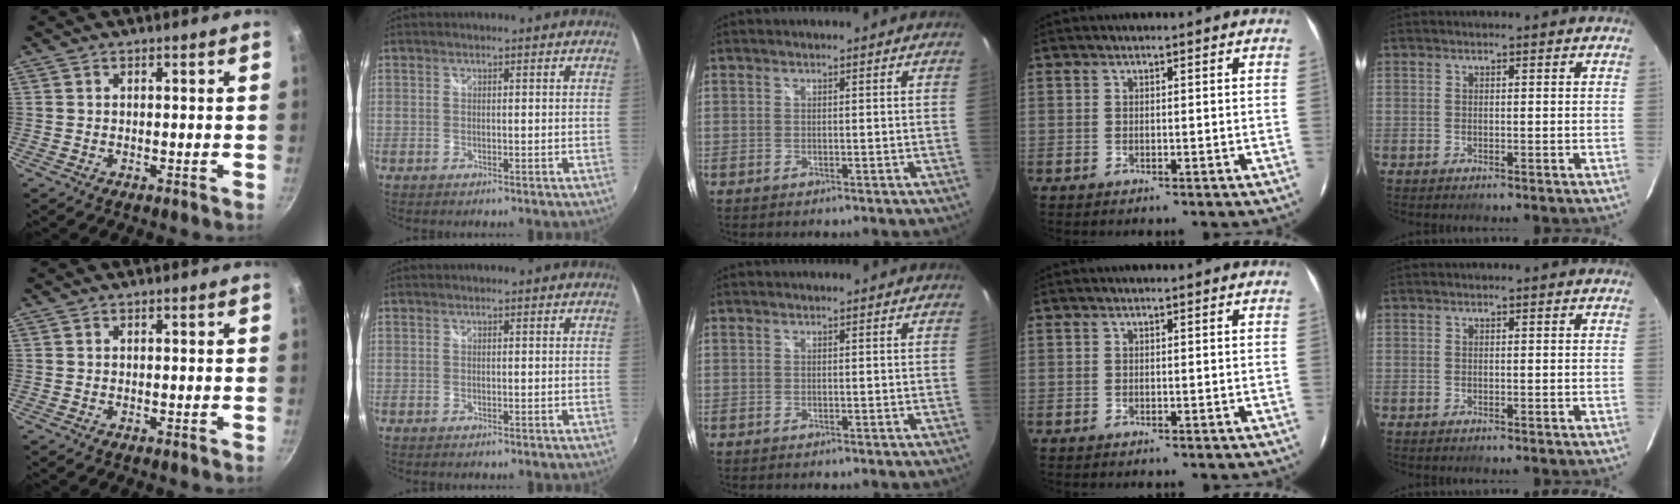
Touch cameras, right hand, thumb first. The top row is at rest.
{}